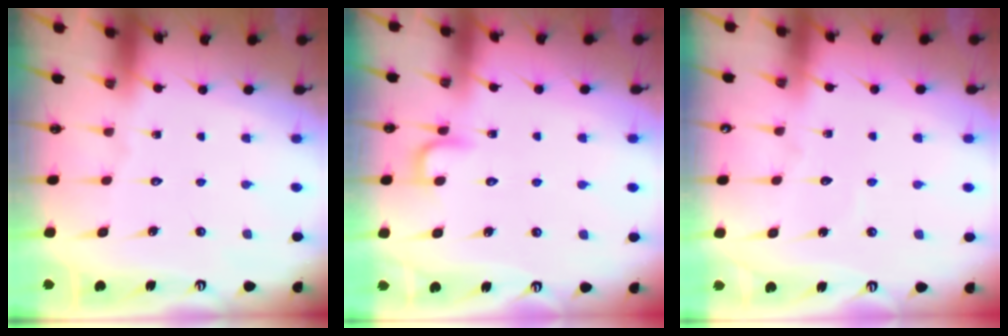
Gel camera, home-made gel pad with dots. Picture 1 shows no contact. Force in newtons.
{"total": 4.0, "press": 3.9, "slide": 0.6}
{"total": 3.9, "press": 3.8, "slide": 0.3}